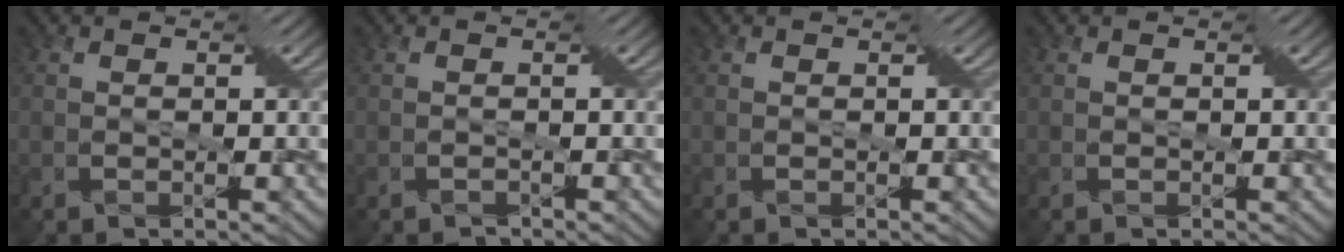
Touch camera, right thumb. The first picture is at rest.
{"total": 0.8, "force": [-0.8, 0.1, -0.1], "torque": [0.003, -0.002, -0.011]}
{"total": 0.0}
{"total": 0.0}